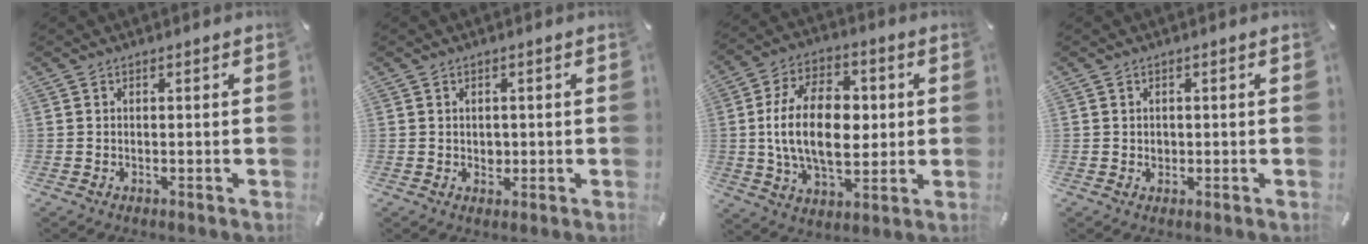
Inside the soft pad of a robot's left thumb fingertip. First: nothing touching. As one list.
[{"total": 1.9, "force": [0.0, 1.8, 0.7], "torque": [-0.007, 0.001, -0.003]}, {"total": 18.1, "force": [0.7, 11.2, 14.2], "torque": [-0.275, 0.007, 0.008]}, {"total": 1.2, "force": [0.1, 1.1, 0.3], "torque": [-0.009, 0.005, 0.000]}]